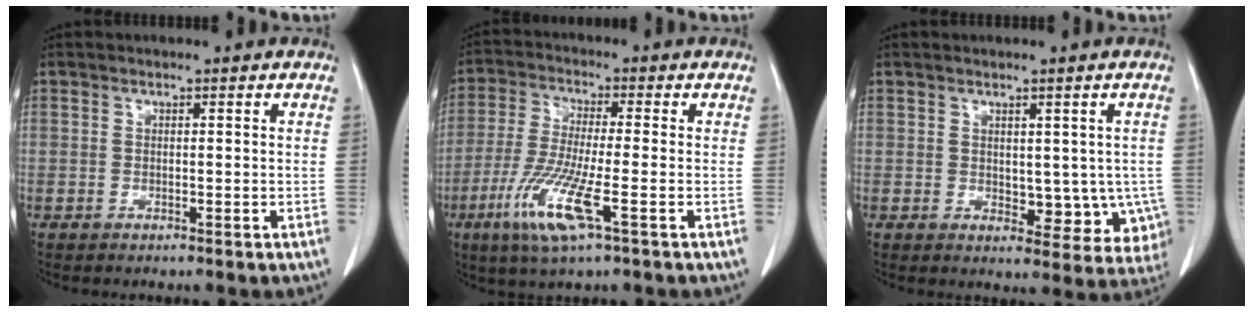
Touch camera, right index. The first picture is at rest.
{"total": 10.4, "force": [-4.3, 0.6, 9.5], "torque": [-0.200, -0.026, -0.086]}
{"total": 7.9, "force": [-0.5, 4.7, 6.3], "torque": [-0.053, -0.004, 0.006]}